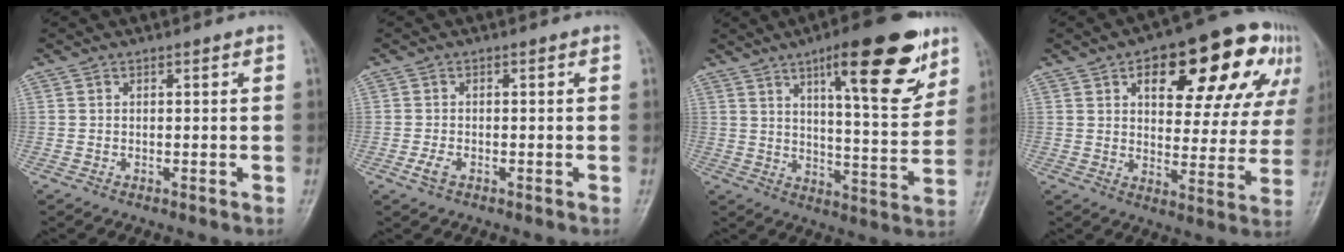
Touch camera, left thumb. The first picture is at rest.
{"total": 2.0, "force": [-1.0, 1.1, 1.4], "torque": [-0.034, 0.001, -0.021]}
{"total": 18.5, "force": [10.3, 5.1, 14.5], "torque": [-0.176, -0.048, 0.152]}
{"total": 22.4, "force": [10.2, 10.3, 17.0], "torque": [-0.181, 0.003, 0.141]}